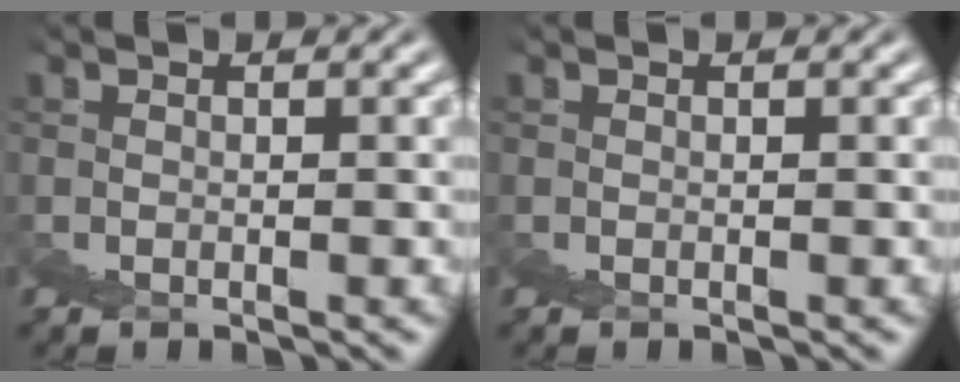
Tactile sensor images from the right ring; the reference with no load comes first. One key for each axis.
{"total": 0.0}